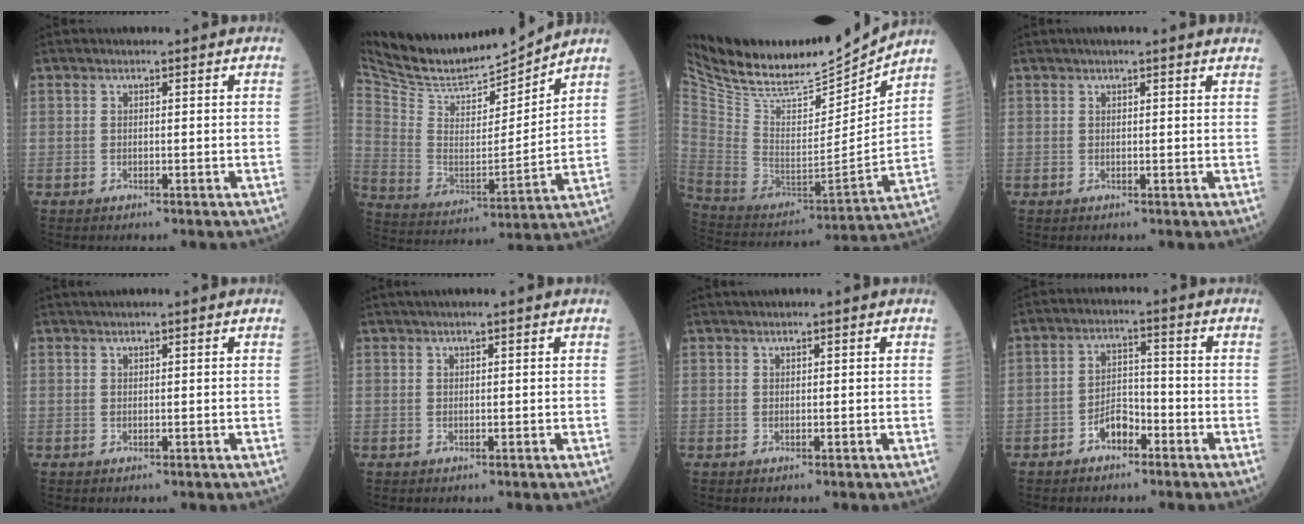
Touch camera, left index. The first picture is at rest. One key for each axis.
{"total": 14.3, "fx": 14.0, "fy": 1.1, "fz": 2.7, "tx": -0.069, "ty": -0.009, "tz": 0.259}
{"total": 23.2, "fx": 21.1, "fy": 3.7, "fz": 8.9, "tx": -0.181, "ty": -0.032, "tz": 0.357}
{"total": 4.8, "fx": 4.1, "fy": 0.2, "fz": 2.5, "tx": -0.033, "ty": 0.023, "tz": 0.042}
{"total": 1.1, "fx": 0.6, "fy": 0.0, "fz": 0.9, "tx": -0.017, "ty": 0.015, "tz": 0.013}
{"total": 1.2, "fx": 0.7, "fy": 0.0, "fz": 1.1, "tx": -0.023, "ty": 0.014, "tz": 0.012}
{"total": 0.7, "fx": 0.4, "fy": 0.1, "fz": 0.6, "tx": -0.012, "ty": 0.014, "tz": 0.008}
{"total": 4.4, "fx": -2.8, "fy": 2.2, "fz": 2.5, "tx": -0.045, "ty": 0.012, "tz": -0.052}